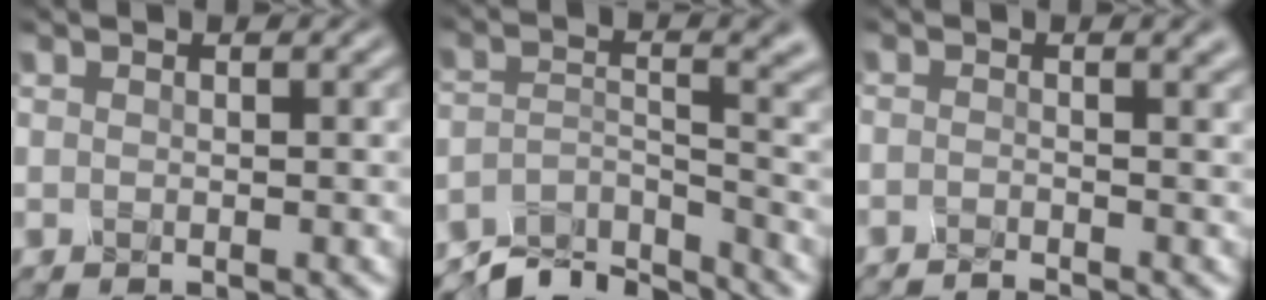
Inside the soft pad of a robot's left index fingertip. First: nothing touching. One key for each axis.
{"total": 6.3, "fx": -6.0, "fy": 1.1, "fz": 1.7, "tx": -0.021, "ty": -0.007, "tz": -0.110}
{"total": 2.1, "fx": -1.6, "fy": 0.5, "fz": 1.2, "tx": 0.000, "ty": -0.009, "tz": -0.032}